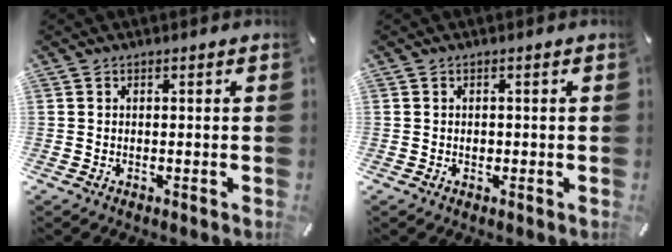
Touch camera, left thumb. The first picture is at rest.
{"total": 0.9, "force": [-0.1, 0.7, 0.5], "torque": [-0.011, 0.003, -0.004]}